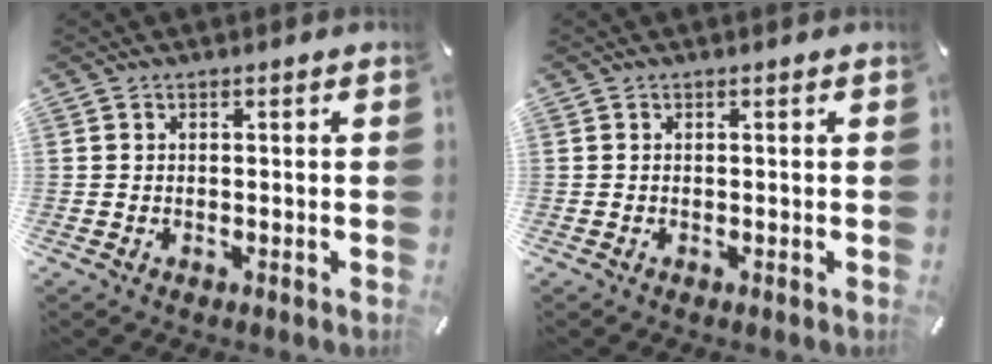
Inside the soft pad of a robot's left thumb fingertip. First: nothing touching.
{"total": 0.0}